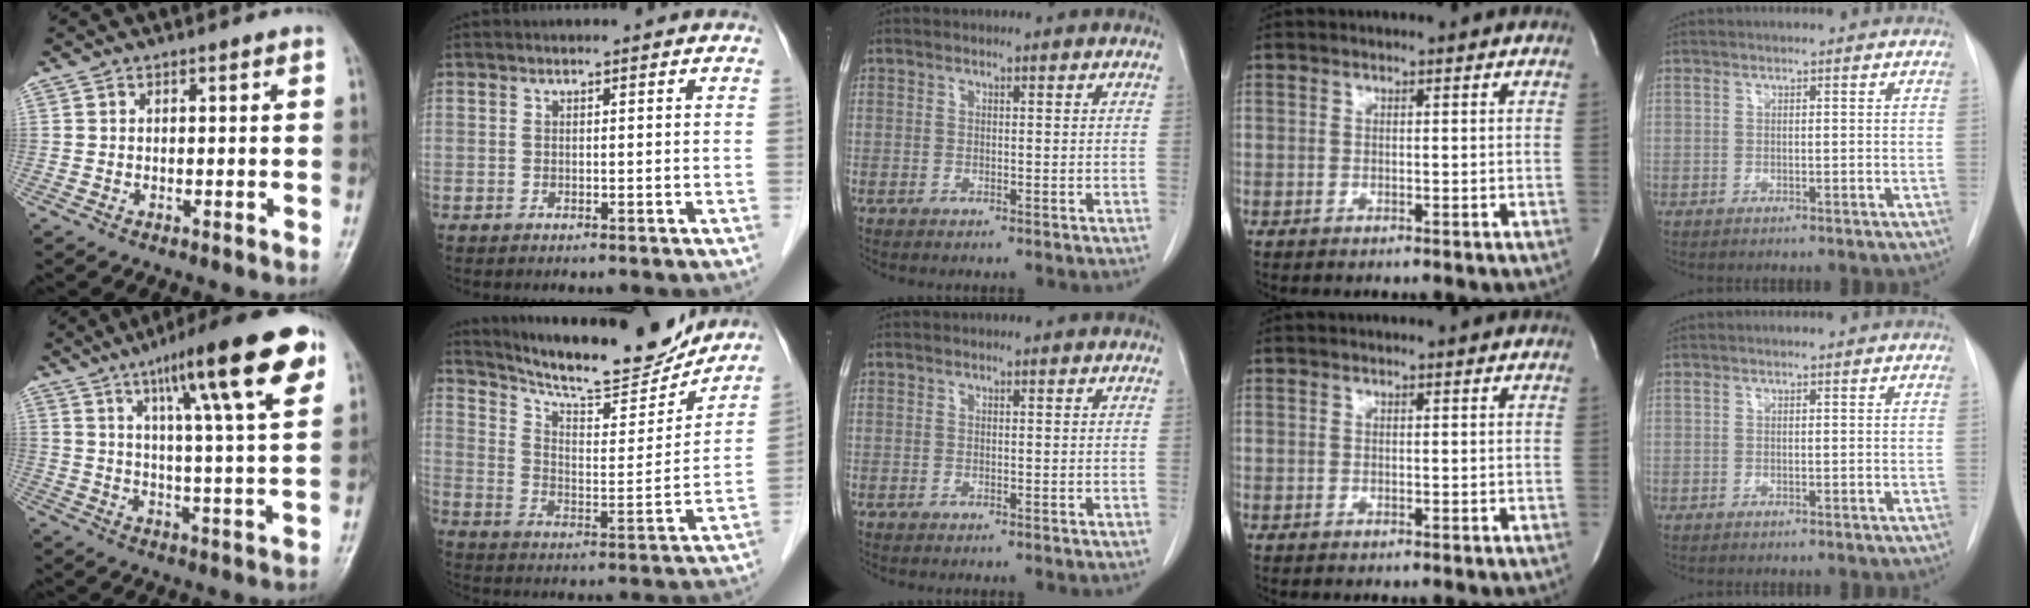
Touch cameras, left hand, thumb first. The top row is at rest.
{"thumb": {"total": 19.9, "force": [10.2, 3.2, 16.8], "torque": [-0.231, -0.021, 0.150]}, "index": {"total": 18.3, "force": [17.0, 2.2, 6.5], "torque": [-0.114, -0.020, 0.251]}}